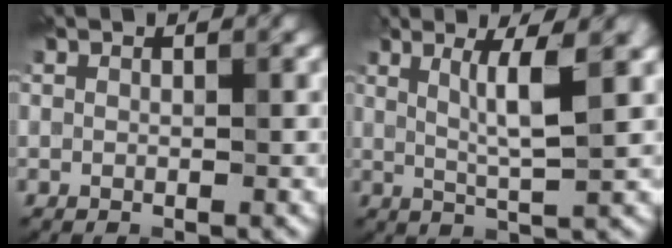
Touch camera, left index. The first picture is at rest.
{"total": 4.6, "force": [1.5, 0.6, 4.3], "torque": [-0.074, -0.002, 0.028]}